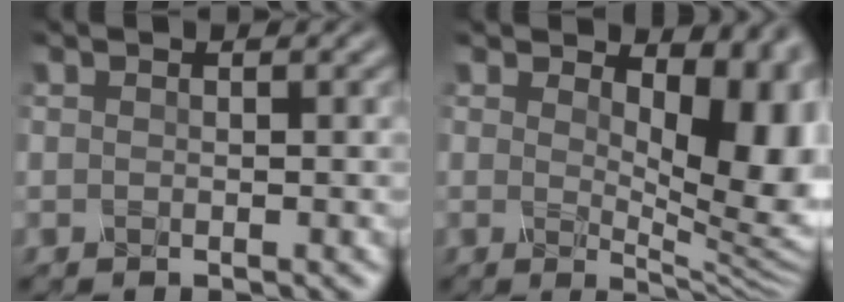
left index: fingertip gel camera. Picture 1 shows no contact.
{"total": 8.6, "force": [1.7, 4.1, 7.4], "torque": [-0.101, -0.010, 0.031]}